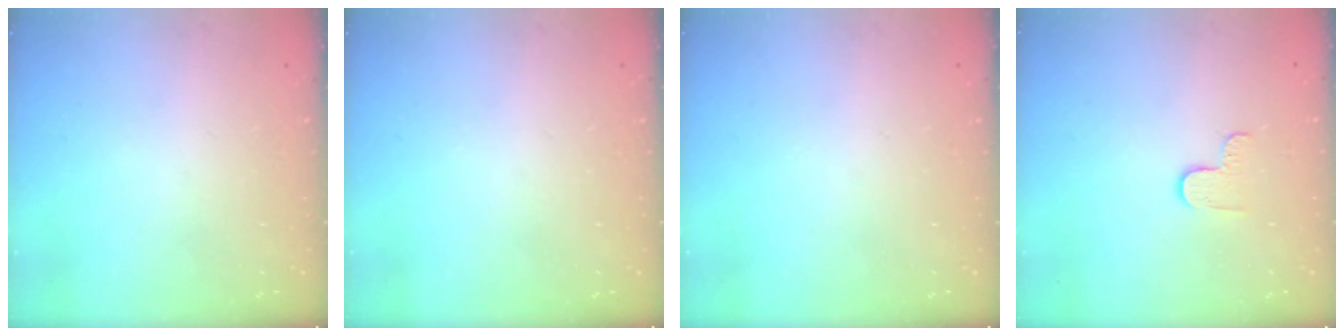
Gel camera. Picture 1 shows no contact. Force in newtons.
{"total": 0.0}
{"total": 0.0}
{"total": 3.3, "press": 3.3, "slide": 0.4}